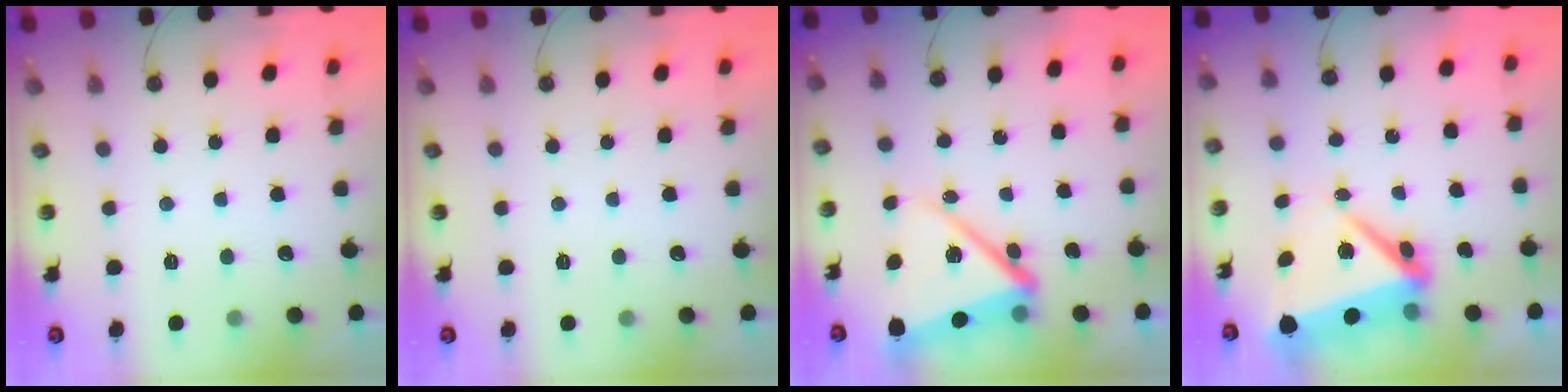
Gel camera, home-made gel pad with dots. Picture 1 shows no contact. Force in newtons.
{"total": 0.0}
{"total": 13.9, "press": 13.9, "slide": 1.3}
{"total": 10.2, "press": 10.1, "slide": 1.0}